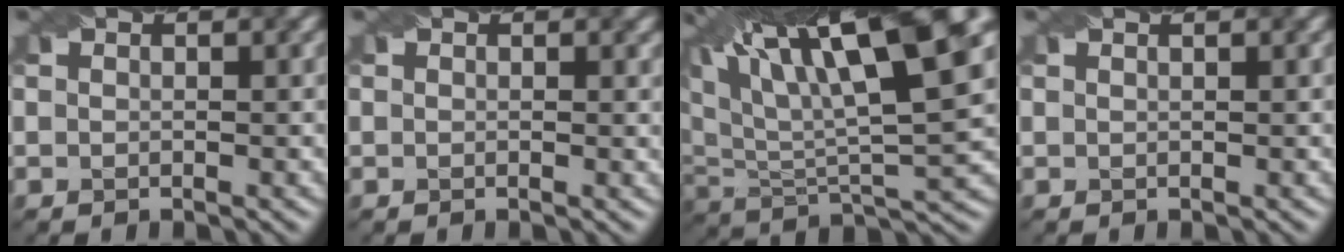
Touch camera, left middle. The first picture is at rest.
{"total": 0.8, "force": [0.4, 0.4, 0.5], "torque": [-0.004, -0.003, 0.007]}
{"total": 16.7, "force": [9.8, 4.0, 12.9], "torque": [-0.233, 0.028, 0.178]}
{"total": 2.2, "force": [1.3, 1.1, 1.5], "torque": [-0.001, 0.006, -0.009]}